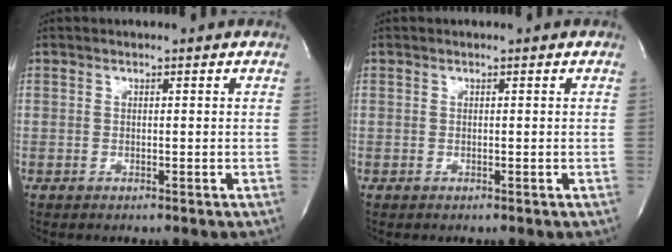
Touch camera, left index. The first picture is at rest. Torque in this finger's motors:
{"motor_torque": [0.00, 0.00, 0.01, 0.00]}